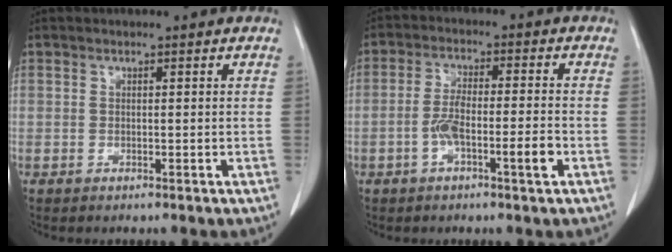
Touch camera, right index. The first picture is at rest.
{"total": 6.6, "force": [-2.4, 0.9, 6.0], "torque": [-0.115, 0.011, -0.040]}